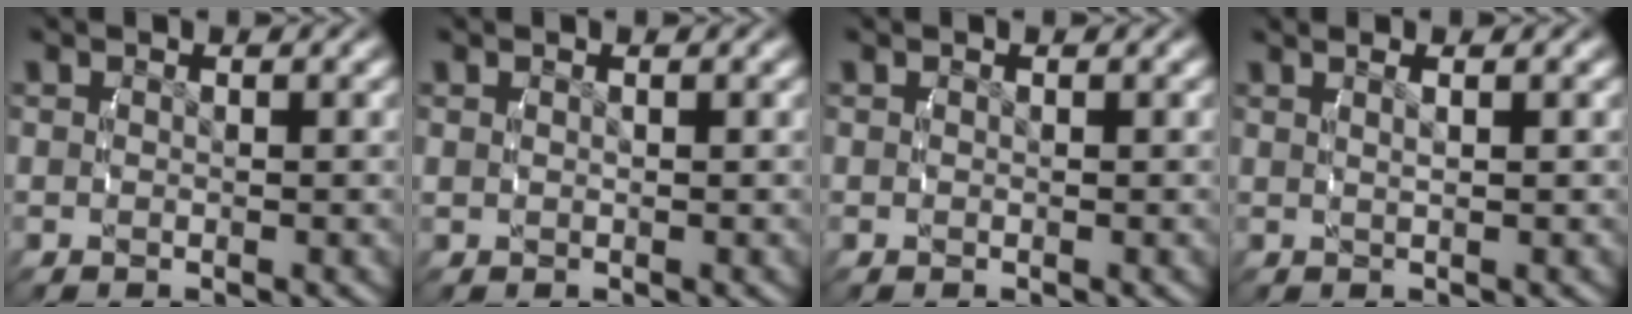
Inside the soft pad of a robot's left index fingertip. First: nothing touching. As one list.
[{"total": 0.5, "force": [0.3, 0.1, 0.4], "torque": [-0.009, -0.005, 0.011]}, {"total": 0.0}, {"total": 2.1, "force": [1.2, 0.0, 1.7], "torque": [-0.015, 0.009, 0.021]}]